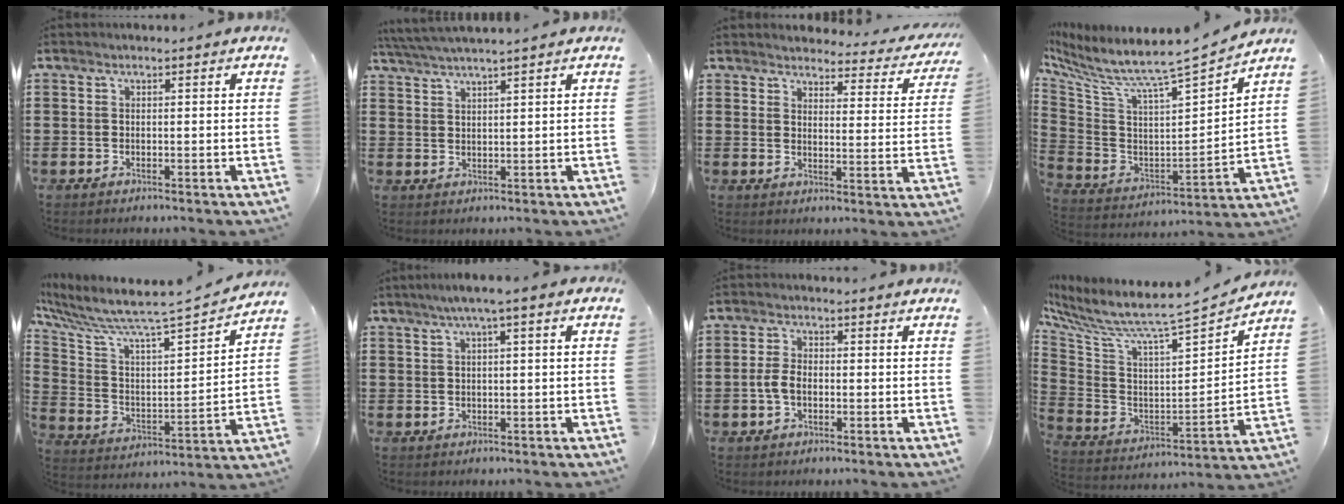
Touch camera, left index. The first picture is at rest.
{"total": 2.8, "force": [2.4, -0.5, 1.4], "torque": [-0.031, -0.002, 0.045]}
{"total": 3.4, "force": [3.3, 0.5, 0.7], "torque": [-0.025, -0.022, 0.053]}
{"total": 6.0, "force": [5.4, 0.2, 2.6], "torque": [-0.083, -0.066, 0.078]}
{"total": 6.1, "force": [5.5, -0.2, 2.6], "torque": [-0.083, -0.064, 0.082]}
{"total": 2.4, "force": [0.5, 0.0, 2.4], "torque": [-0.044, 0.000, 0.006]}
{"total": 3.5, "force": [-0.7, 1.9, 2.9], "torque": [-0.076, -0.004, -0.020]}
{"total": 5.7, "force": [5.2, 0.0, 2.3], "torque": [-0.076, -0.064, 0.075]}